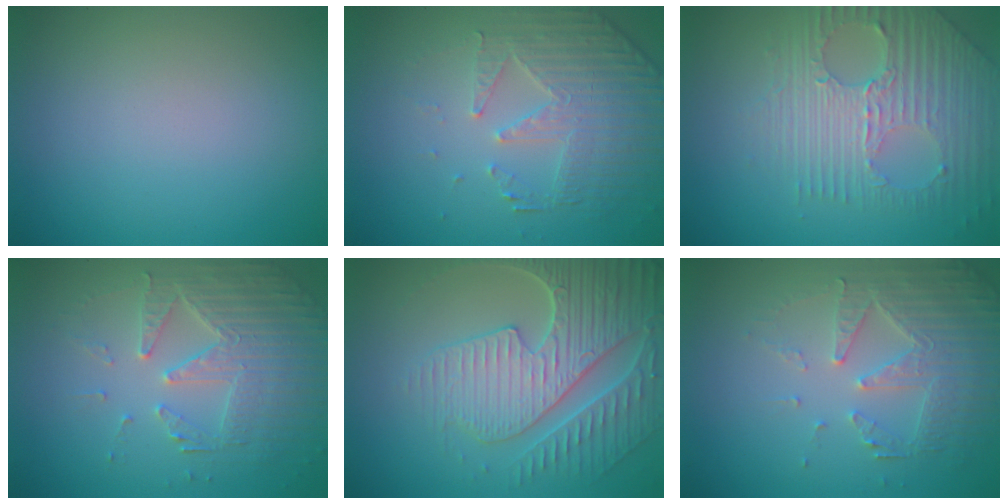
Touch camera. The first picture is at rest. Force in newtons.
{"total": 4.9, "press": 3.7, "slide": 3.2}
{"total": 7.1, "press": 4.8, "slide": 5.2}
{"total": 4.4, "press": 4.0, "slide": 1.8}
{"total": 7.3, "press": 5.8, "slide": 4.5}
{"total": 5.2, "press": 3.7, "slide": 3.6}